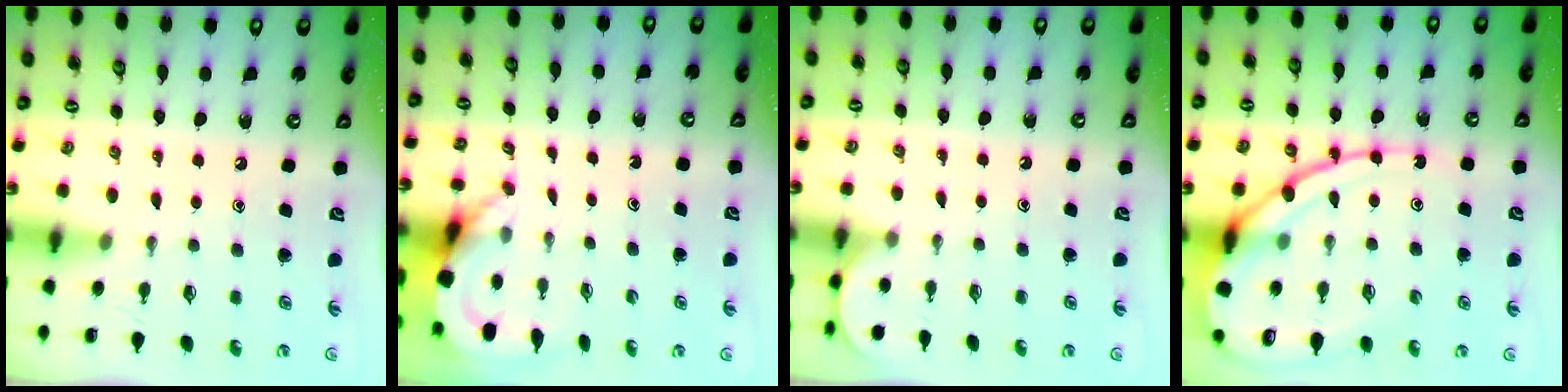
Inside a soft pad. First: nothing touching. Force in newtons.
{"total": 3.9, "press": 3.9, "slide": 0.3}
{"total": 1.1, "press": 1.1, "slide": 0.1}
{"total": 16.6, "press": 16.5, "slide": 1.4}